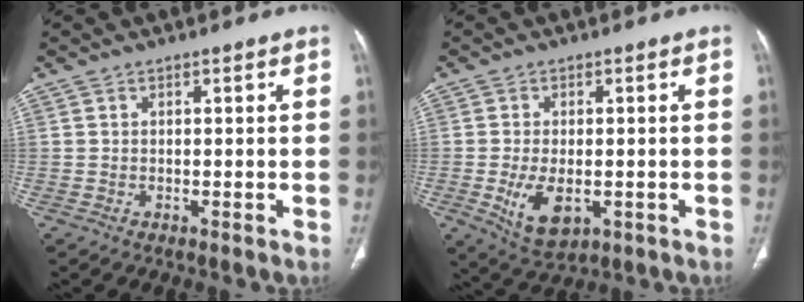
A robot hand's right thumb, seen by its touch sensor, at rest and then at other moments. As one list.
[{"total": 7.8, "force": [-1.9, 4.4, 6.2], "torque": [-0.110, -0.010, -0.020]}]